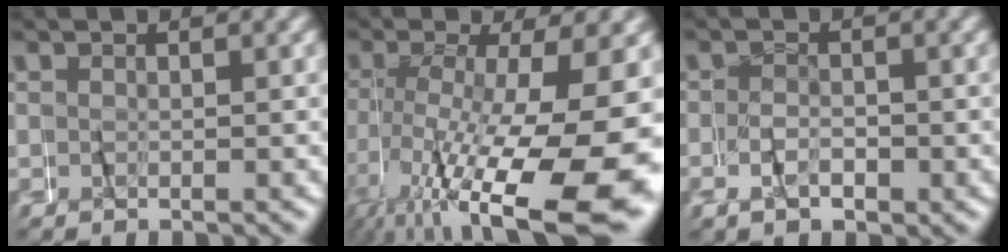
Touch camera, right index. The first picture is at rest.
{"total": 12.6, "force": [-4.1, 4.7, 10.9], "torque": [-0.183, -0.035, -0.034]}
{"total": 2.1, "force": [-0.7, 1.8, 0.8], "torque": [-0.009, 0.000, -0.019]}